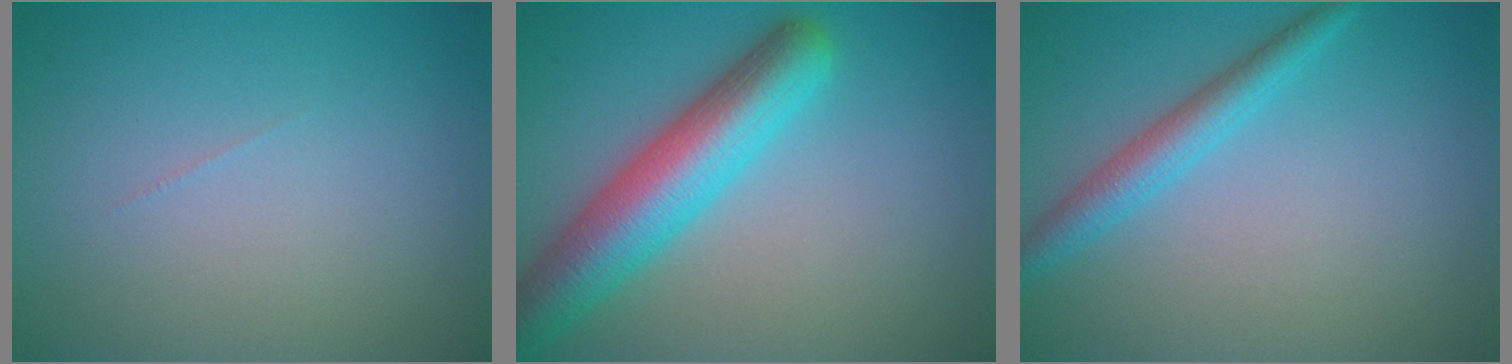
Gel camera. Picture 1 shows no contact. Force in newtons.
{"total": 7.6, "press": 7.6, "slide": 0.4}
{"total": 2.9, "press": 2.9, "slide": 0.1}